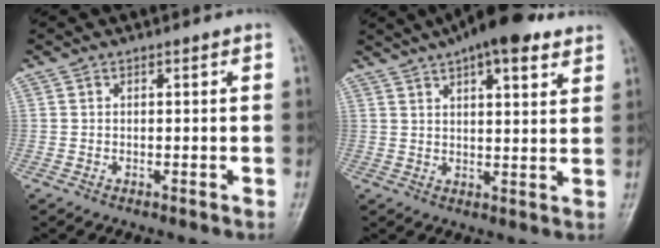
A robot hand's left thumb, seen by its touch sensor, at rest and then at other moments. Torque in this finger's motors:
{"motor_torque": [0.37, 0.08, 0.55, -0.10, 0.12]}